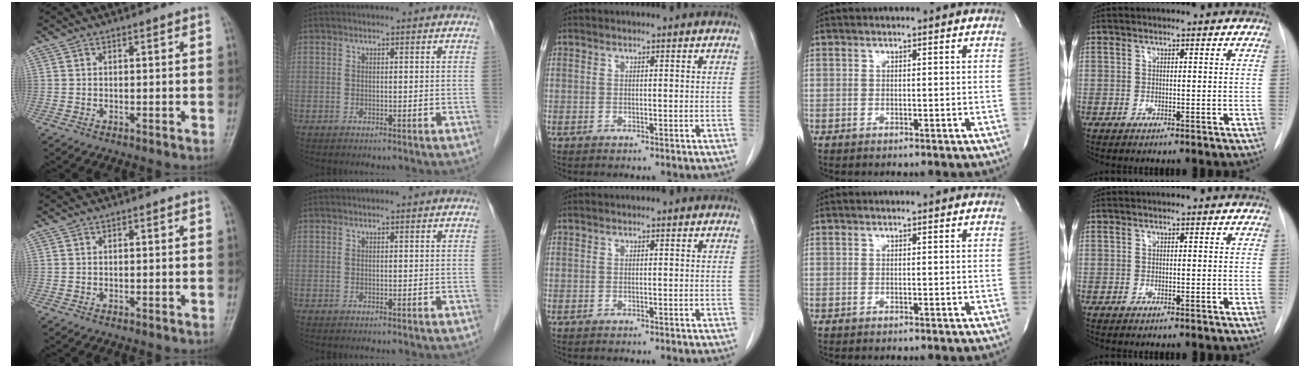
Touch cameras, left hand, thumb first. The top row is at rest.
{}